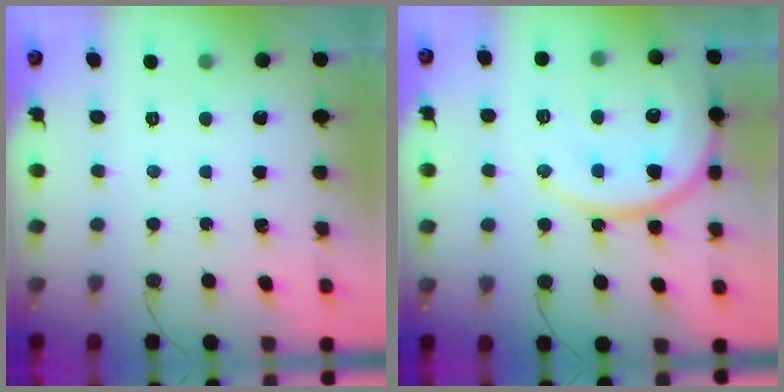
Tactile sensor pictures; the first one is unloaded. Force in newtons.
{"total": 18.3, "press": 17.9, "slide": 3.8}